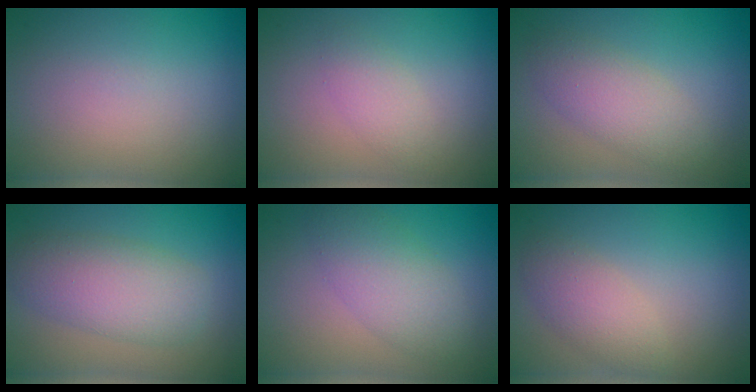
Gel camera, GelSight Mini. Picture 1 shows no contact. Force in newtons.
{"total": 1.8, "press": 1.8, "slide": 0.0}
{"total": 3.2, "press": 3.2, "slide": 0.1}
{"total": 4.7, "press": 4.7, "slide": 0.1}
{"total": 3.8, "press": 3.8, "slide": 0.1}
{"total": 2.8, "press": 2.8, "slide": 0.1}